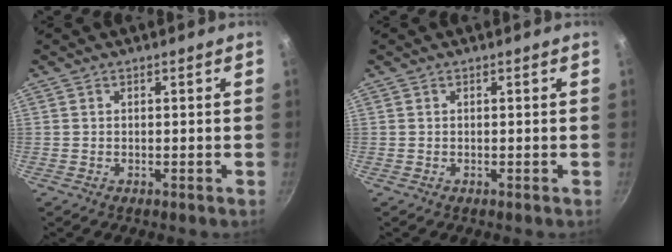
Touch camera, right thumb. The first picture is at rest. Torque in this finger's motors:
{"motor_torque": [0.00, 0.00, -0.29, 0.29, 0.00]}